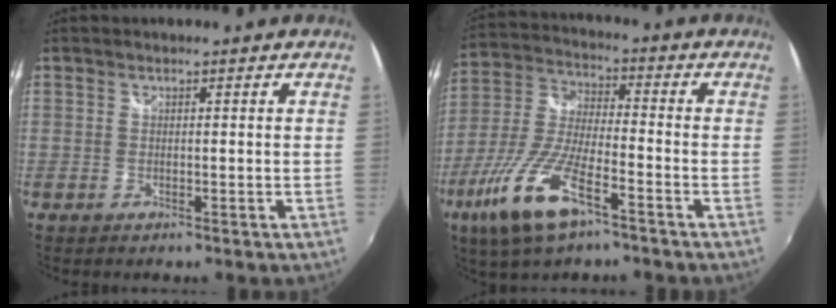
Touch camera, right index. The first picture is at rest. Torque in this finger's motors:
{"motor_torque": [1.24, -0.90, 0.64, 0.15]}